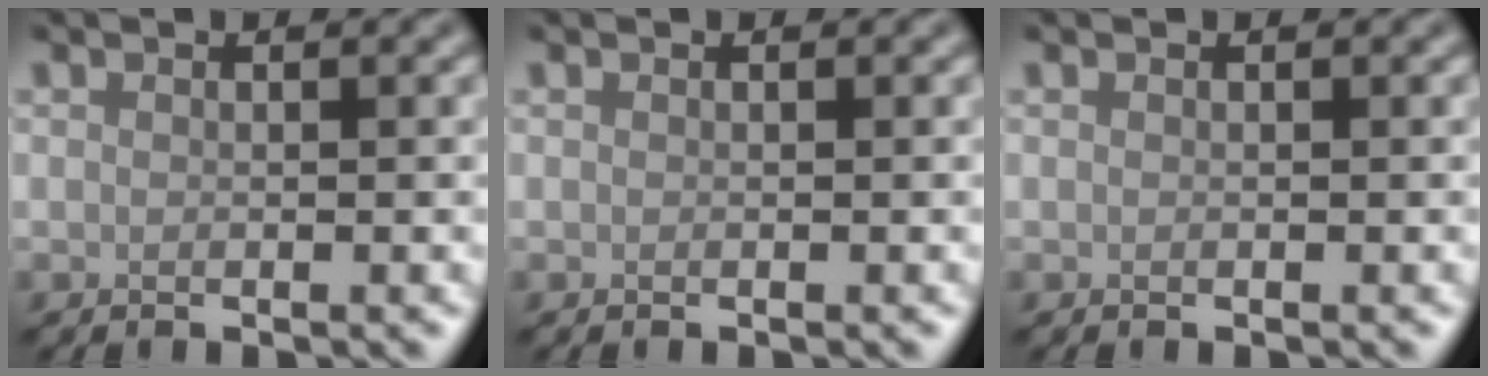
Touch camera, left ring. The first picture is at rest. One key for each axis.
{"total": 0.0}
{"total": 0.0}